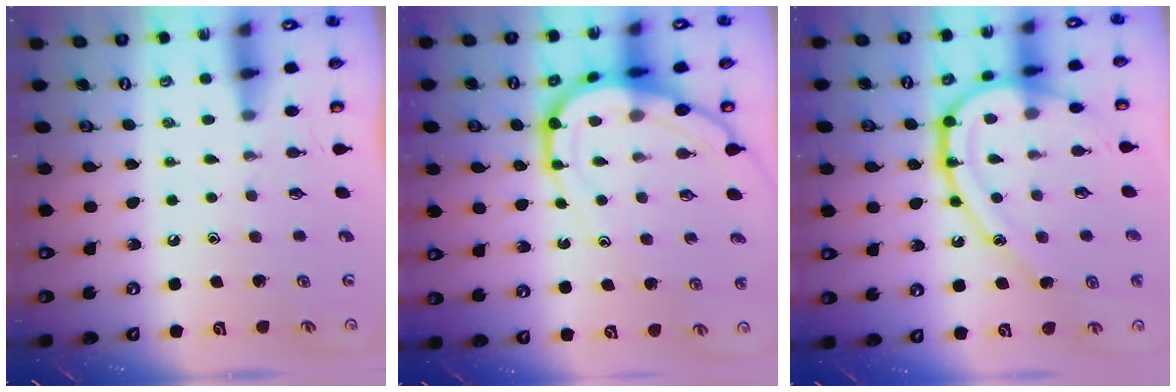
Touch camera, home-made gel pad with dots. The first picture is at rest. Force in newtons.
{"total": 12.5, "press": 12.4, "slide": 1.3}
{"total": 17.5, "press": 17.5, "slide": 1.1}